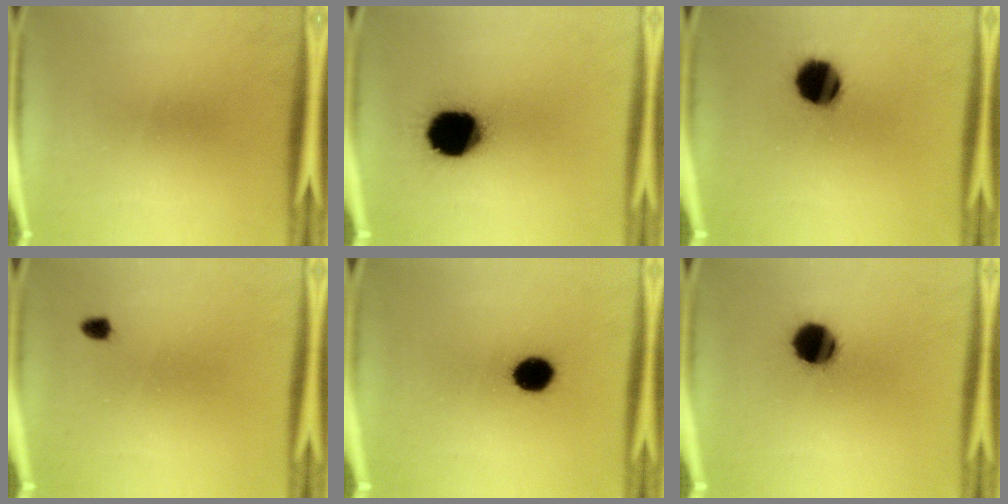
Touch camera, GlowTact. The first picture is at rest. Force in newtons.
{"total": 20.0}
{"total": 12.6}
{"total": 1.2}
{"total": 8.2}
{"total": 11.2}